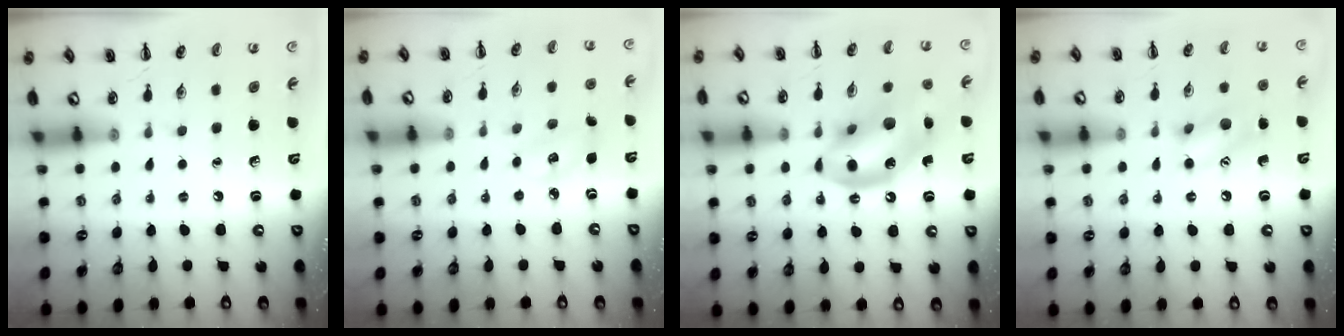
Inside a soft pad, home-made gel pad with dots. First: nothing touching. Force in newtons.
{"total": 3.9, "press": 3.8, "slide": 1.0}
{"total": 15.5, "press": 15.1, "slide": 3.8}
{"total": 9.9, "press": 9.9, "slide": 0.8}